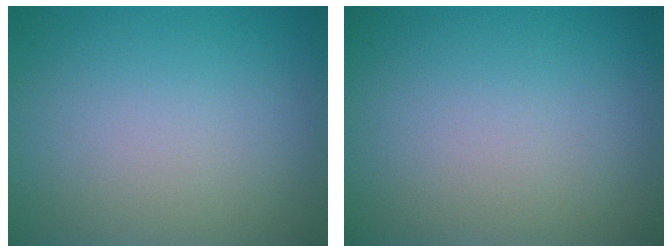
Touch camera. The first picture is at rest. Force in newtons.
{"total": 0.0}